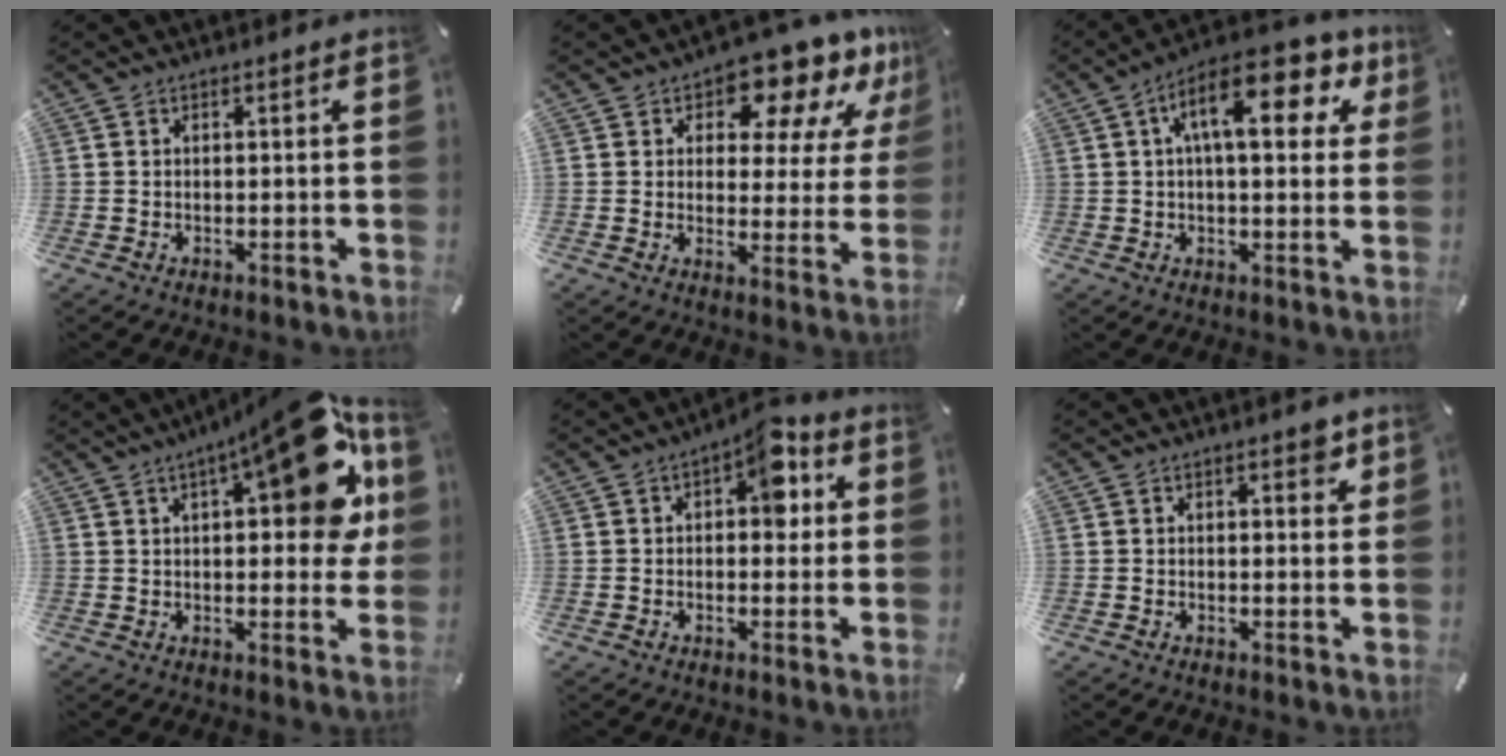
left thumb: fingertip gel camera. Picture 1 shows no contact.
{"total": 14.4, "force": [10.5, 6.5, 7.4], "torque": [-0.104, -0.069, 0.178]}
{"total": 15.4, "force": [5.7, 6.6, 12.7], "torque": [-0.200, -0.009, 0.091]}
{"total": 18.8, "force": [7.6, 6.5, 15.9], "torque": [-0.200, -0.046, 0.114]}
{"total": 8.1, "force": [2.6, 4.5, 6.1], "torque": [-0.068, -0.010, 0.037]}
{"total": 2.7, "force": [1.4, 1.5, 1.8], "torque": [-0.015, -0.003, 0.018]}